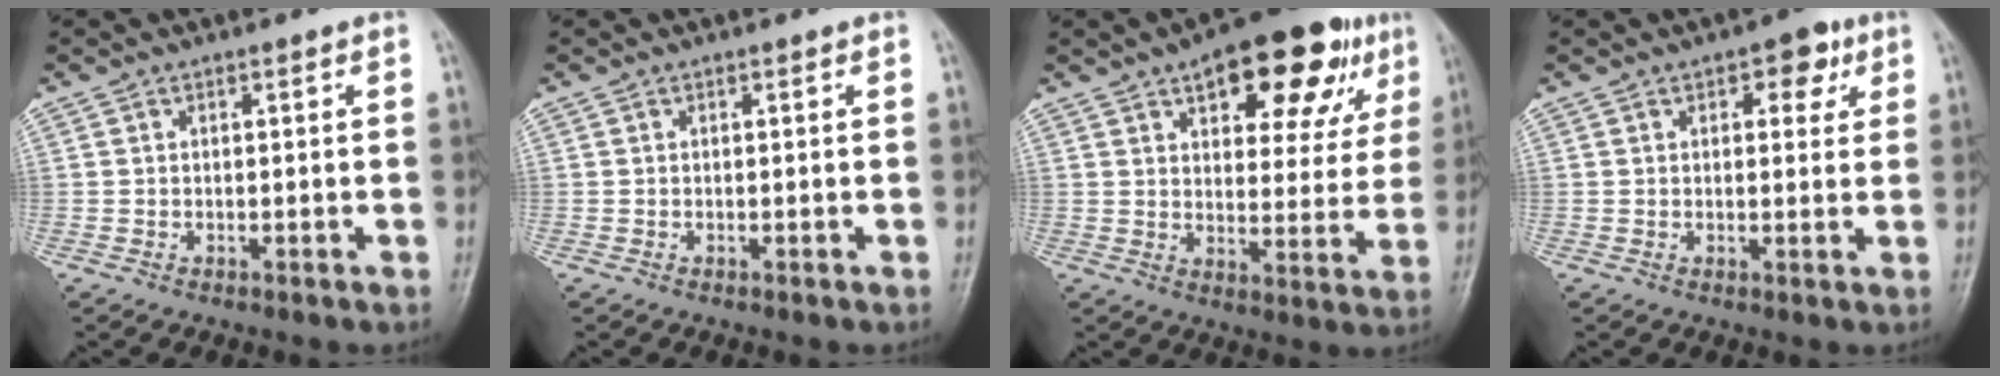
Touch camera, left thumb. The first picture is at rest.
{"total": 0.0}
{"total": 19.8, "force": [10.3, 9.0, 14.3], "torque": [-0.148, -0.016, 0.142]}
{"total": 5.7, "force": [2.6, 3.1, 4.0], "torque": [-0.022, -0.004, 0.026]}